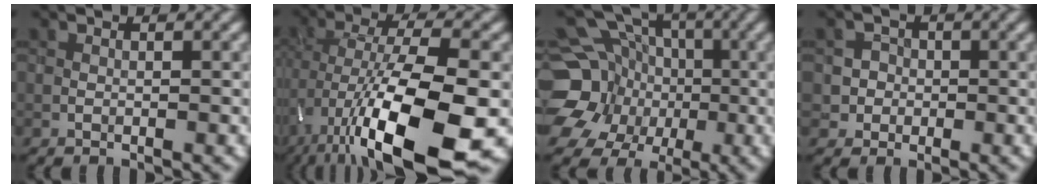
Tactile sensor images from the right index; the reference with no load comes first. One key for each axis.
{"total": 15.7, "fx": -6.0, "fy": 5.1, "fz": 13.6, "tx": -0.245, "ty": -0.011, "tz": -0.103}
{"total": 13.2, "fx": -1.8, "fy": 12.0, "fz": 5.3, "tx": -0.140, "ty": 0.010, "tz": -0.041}
{"total": 1.9, "fx": -0.2, "fy": 1.9, "fz": 0.1, "tx": 0.024, "ty": 0.003, "tz": -0.007}